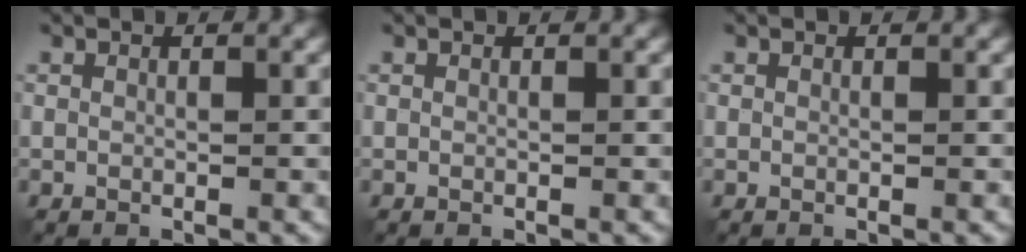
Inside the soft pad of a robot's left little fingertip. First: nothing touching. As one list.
[{"total": 0.0}, {"total": 0.0}]